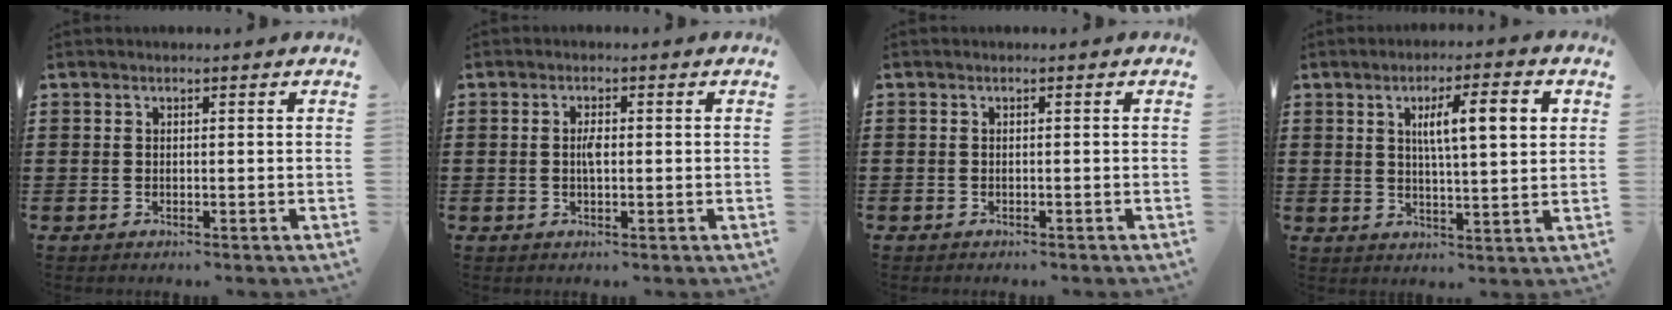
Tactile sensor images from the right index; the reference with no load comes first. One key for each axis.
{"total": 2.2, "fx": 0.0, "fy": 0.7, "fz": 2.1, "tx": -0.041, "ty": 0.000, "tz": -0.002}
{"total": 0.5, "fx": -0.5, "fy": 0.2, "fz": 0.1, "tx": -0.004, "ty": -0.001, "tz": -0.010}
{"total": 8.0, "fx": 2.3, "fy": 1.9, "fz": 7.4, "tx": -0.131, "ty": 0.001, "tz": 0.032}